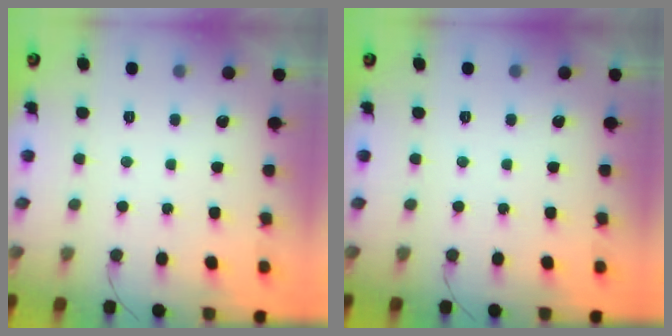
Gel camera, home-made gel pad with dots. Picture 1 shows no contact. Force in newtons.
{"total": 0.0}